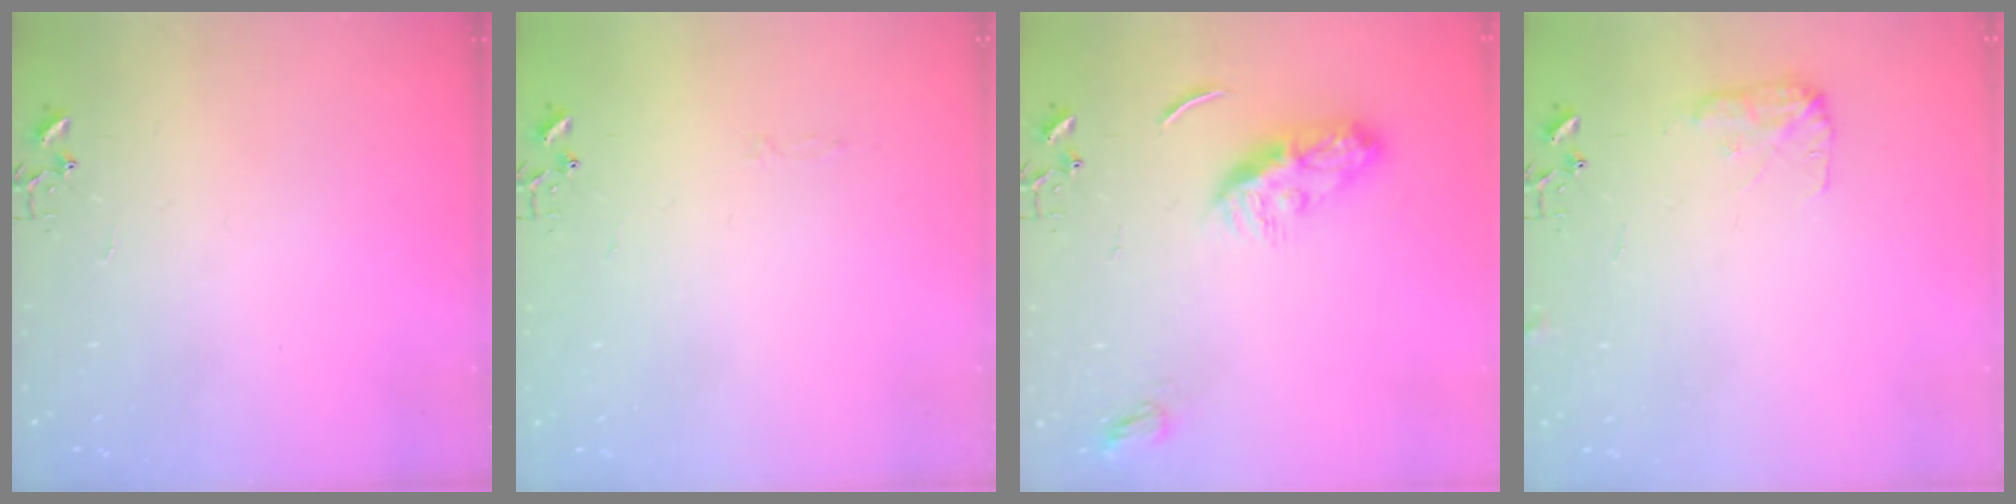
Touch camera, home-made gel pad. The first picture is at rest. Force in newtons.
{"total": 2.8, "press": 2.8, "slide": 0.4}
{"total": 10.6, "press": 10.5, "slide": 0.7}
{"total": 8.3, "press": 8.3, "slide": 0.2}